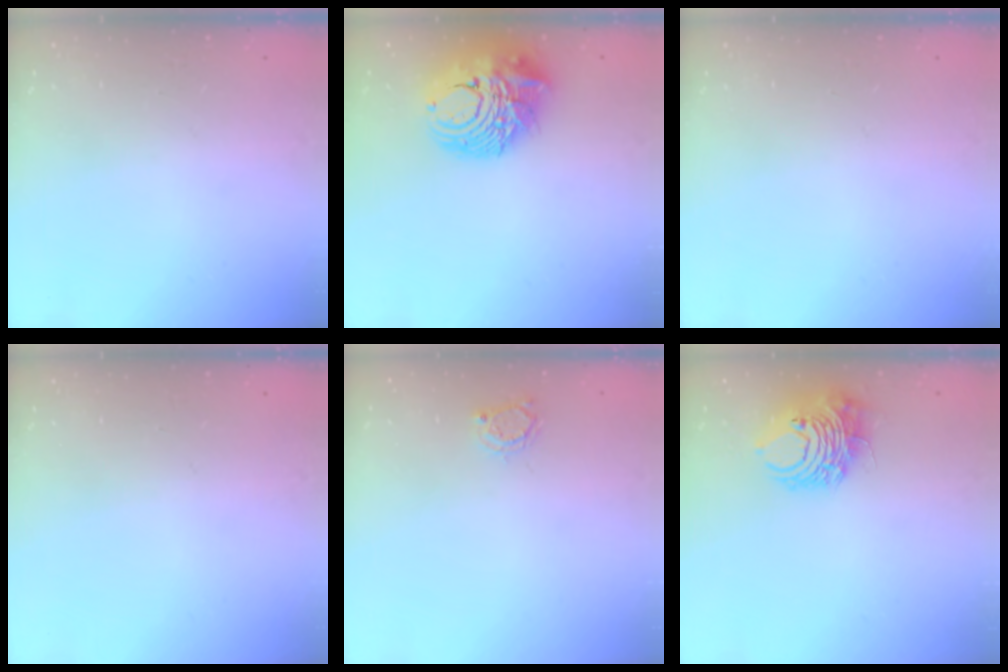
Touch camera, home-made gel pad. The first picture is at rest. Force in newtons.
{"total": 14.2, "press": 14.1, "slide": 1.8}
{"total": 0.0}
{"total": 0.0}
{"total": 2.8, "press": 2.8, "slide": 0.4}
{"total": 8.9, "press": 8.8, "slide": 1.5}